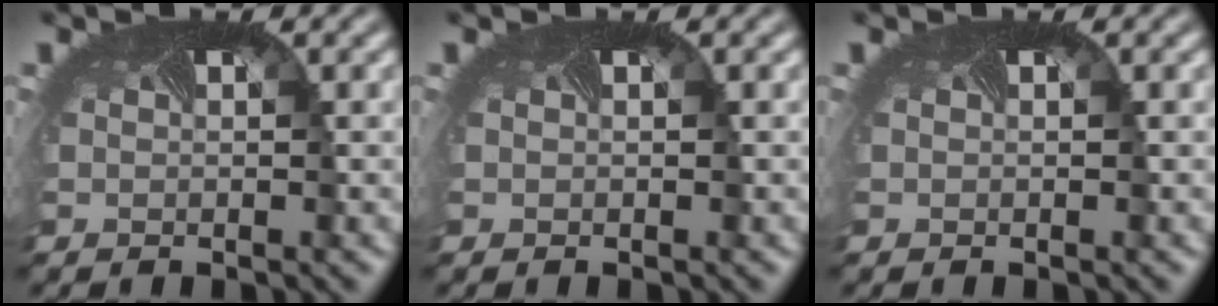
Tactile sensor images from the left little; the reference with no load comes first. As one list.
[{"total": 0.0}, {"total": 0.0}]